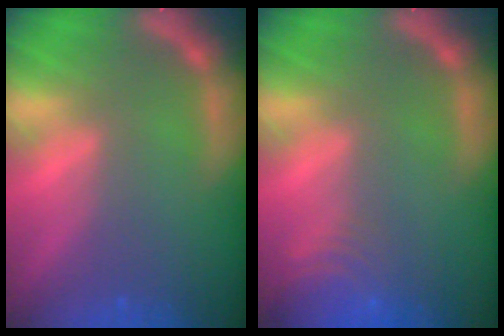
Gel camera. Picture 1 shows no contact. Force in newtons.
{"total": 6.0}